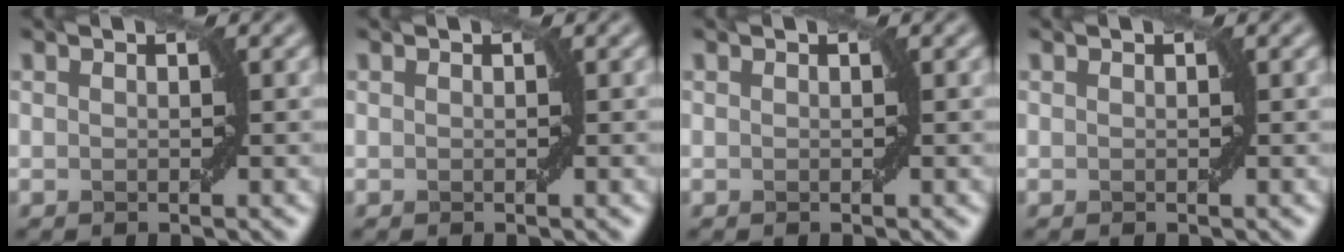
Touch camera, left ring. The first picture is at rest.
{"total": 0.0}
{"total": 0.0}
{"total": 0.0}